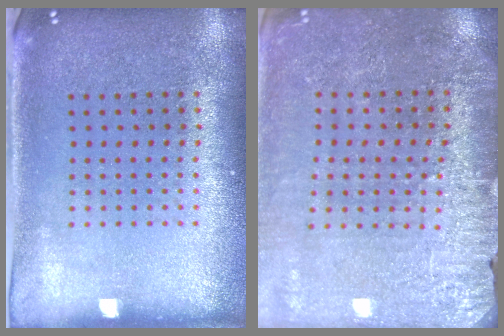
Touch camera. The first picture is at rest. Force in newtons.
{"total": 2.8, "press": 2.8, "slide": 0.3}